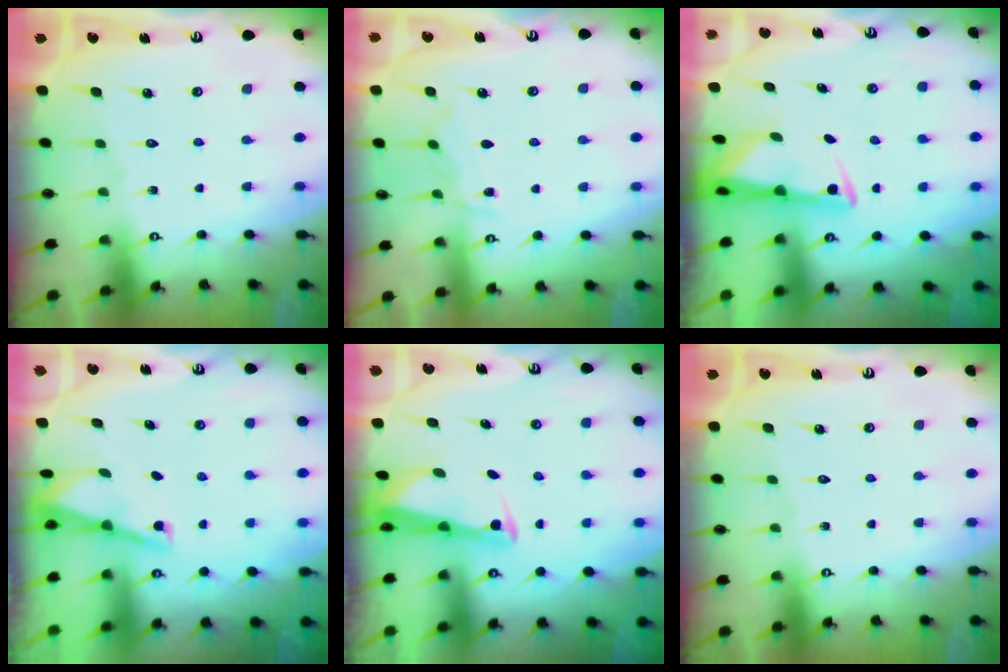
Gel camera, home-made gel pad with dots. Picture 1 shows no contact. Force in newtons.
{"total": 6.4, "press": 6.3, "slide": 0.8}
{"total": 2.9, "press": 2.8, "slide": 0.7}
{"total": 2.9, "press": 2.8, "slide": 0.3}
{"total": 2.4, "press": 2.4, "slide": 0.5}
{"total": 0.0}